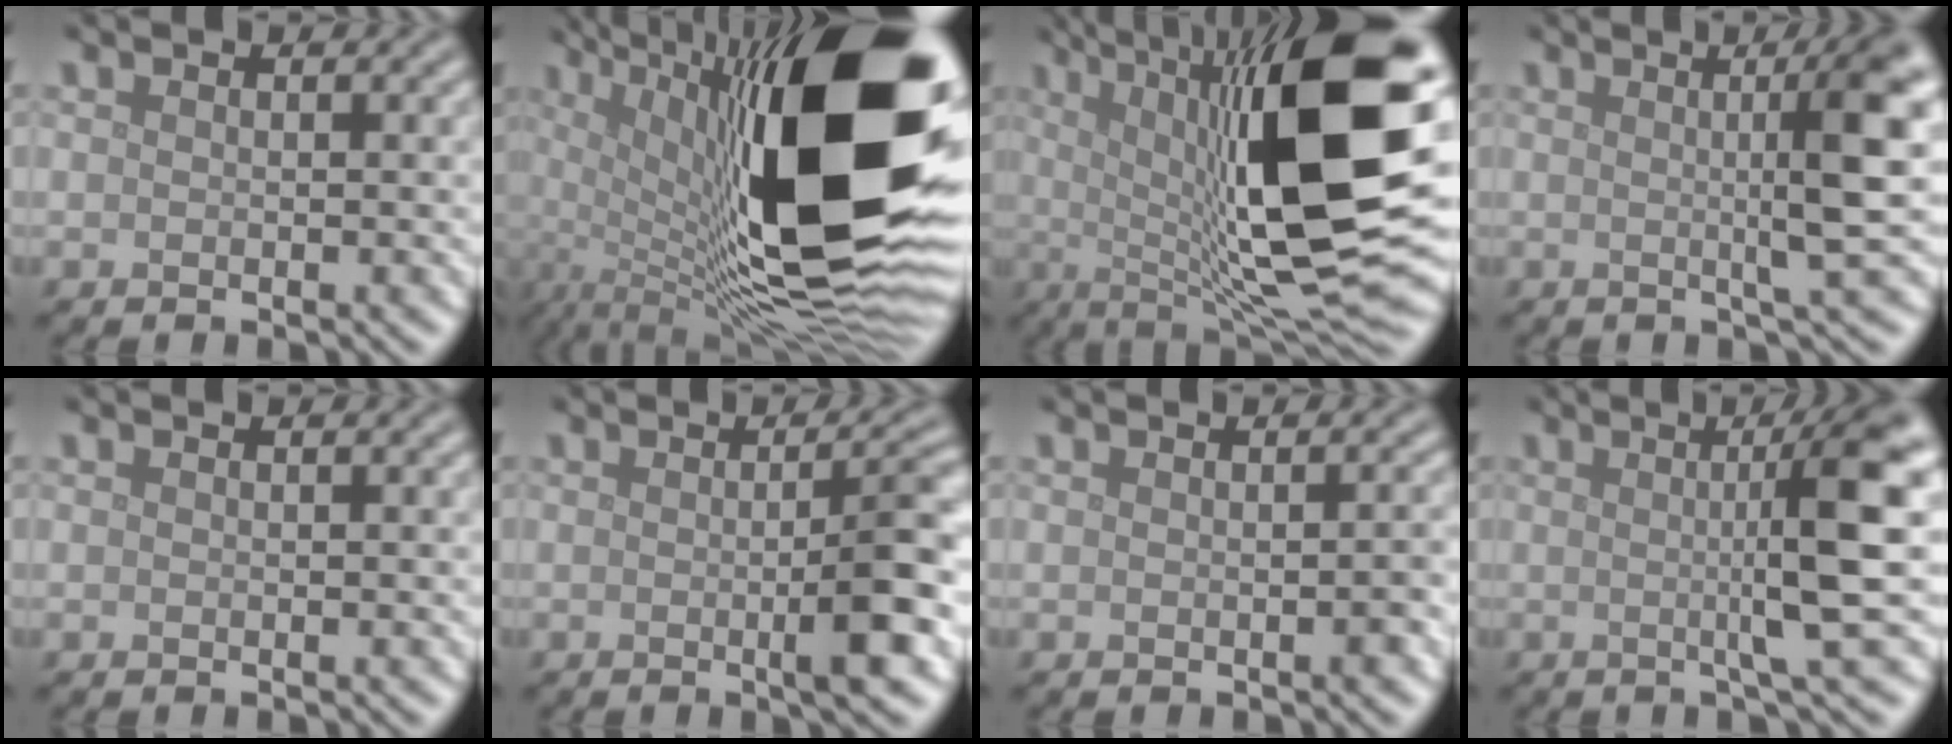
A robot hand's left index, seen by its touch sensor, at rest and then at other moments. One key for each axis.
{"total": 20.1, "fx": 2.8, "fy": 6.7, "fz": 18.8, "tx": -0.300, "ty": 0.009, "tz": 0.045}
{"total": 17.7, "fx": 2.4, "fy": 5.0, "fz": 16.8, "tx": -0.248, "ty": 0.007, "tz": 0.033}
{"total": 7.2, "fx": 0.8, "fy": 1.0, "fz": 7.1, "tx": -0.095, "ty": 0.009, "tz": 0.013}
{"total": 0.0}
{"total": 5.3, "fx": -0.4, "fy": 0.9, "fz": 5.2, "tx": -0.069, "ty": 0.001, "tz": -0.009}
{"total": 1.2, "fx": -0.3, "fy": 0.2, "fz": 1.2, "tx": -0.013, "ty": 0.000, "tz": -0.003}
{"total": 8.1, "fx": 0.7, "fy": 1.0, "fz": 8.0, "tx": -0.113, "ty": 0.011, "tz": 0.010}